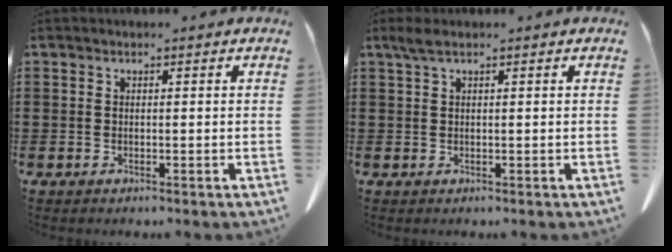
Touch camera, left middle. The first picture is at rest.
{"total": 1.6, "force": [0.8, 0.3, 1.3], "torque": [-0.028, 0.002, 0.015]}